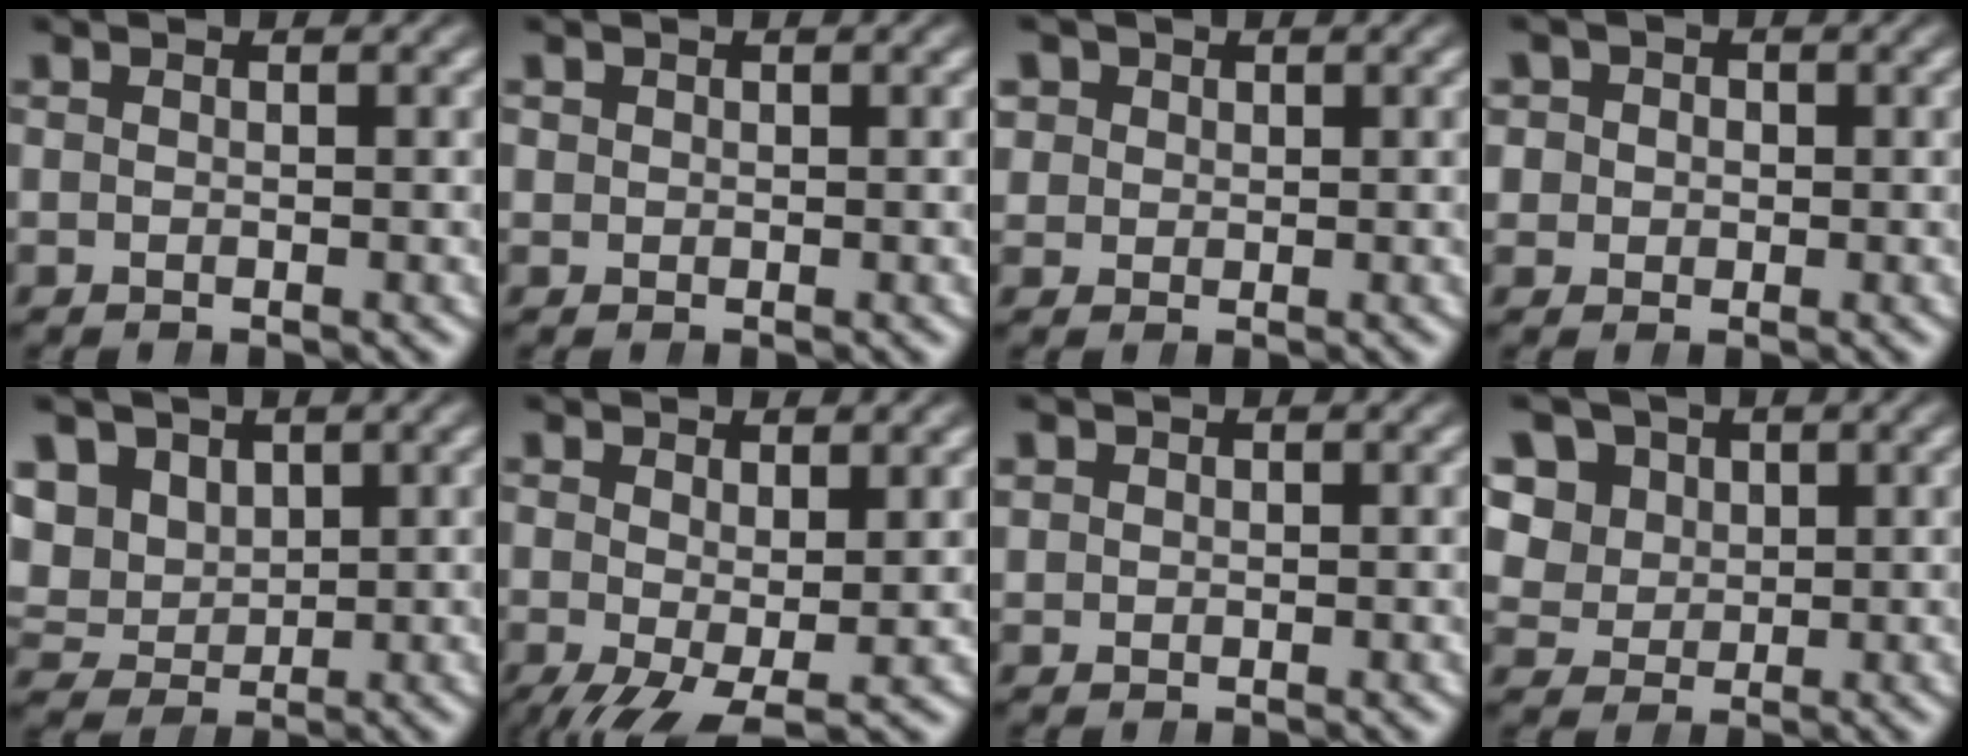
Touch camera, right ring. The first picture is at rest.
{"total": 0.6, "force": [0.5, 0.3, 0.1], "torque": [0.002, -0.007, 0.017]}
{"total": 3.2, "force": [1.3, 2.7, 1.2], "torque": [-0.031, -0.007, 0.032]}
{"total": 3.7, "force": [0.3, 3.4, 1.3], "torque": [-0.029, -0.006, 0.007]}
{"total": 7.7, "force": [1.4, 6.8, 3.2], "torque": [-0.090, -0.026, 0.032]}
{"total": 4.5, "force": [-2.0, 1.5, 3.8], "torque": [-0.062, -0.037, -0.005]}
{"total": 1.0, "force": [0.8, 0.5, 0.2], "torque": [-0.005, -0.005, 0.024]}
{"total": 8.8, "force": [2.6, 7.5, 3.8], "torque": [-0.094, -0.011, 0.047]}